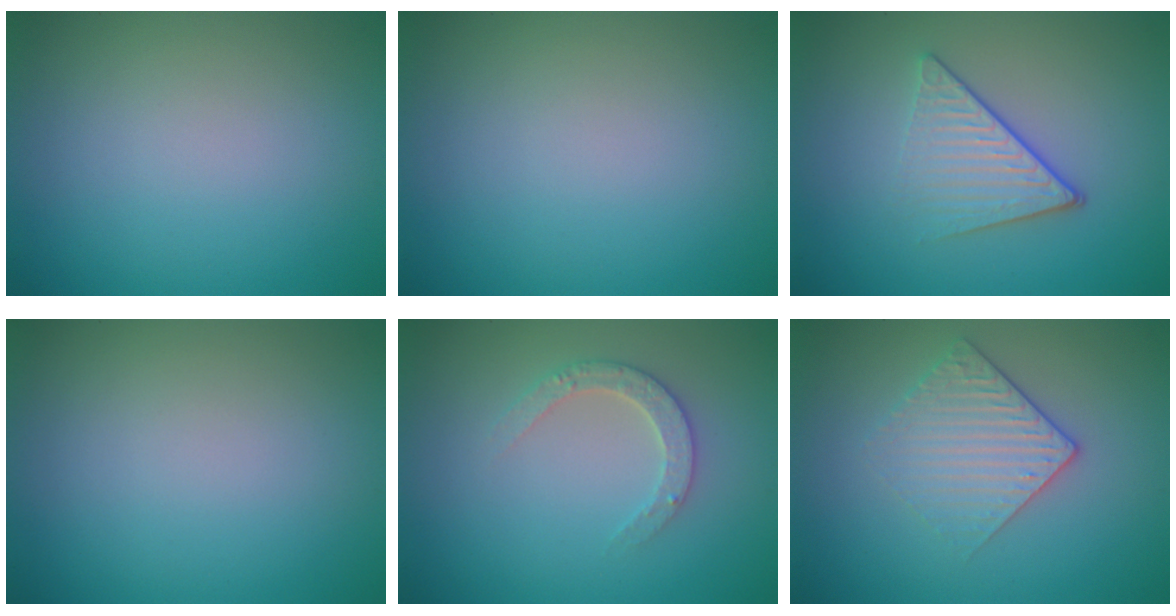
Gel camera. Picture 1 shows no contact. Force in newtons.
{"total": 0.0}
{"total": 4.1, "press": 2.9, "slide": 2.9}
{"total": 0.0}
{"total": 2.4, "press": 2.3, "slide": 0.5}
{"total": 2.9, "press": 2.6, "slide": 1.2}